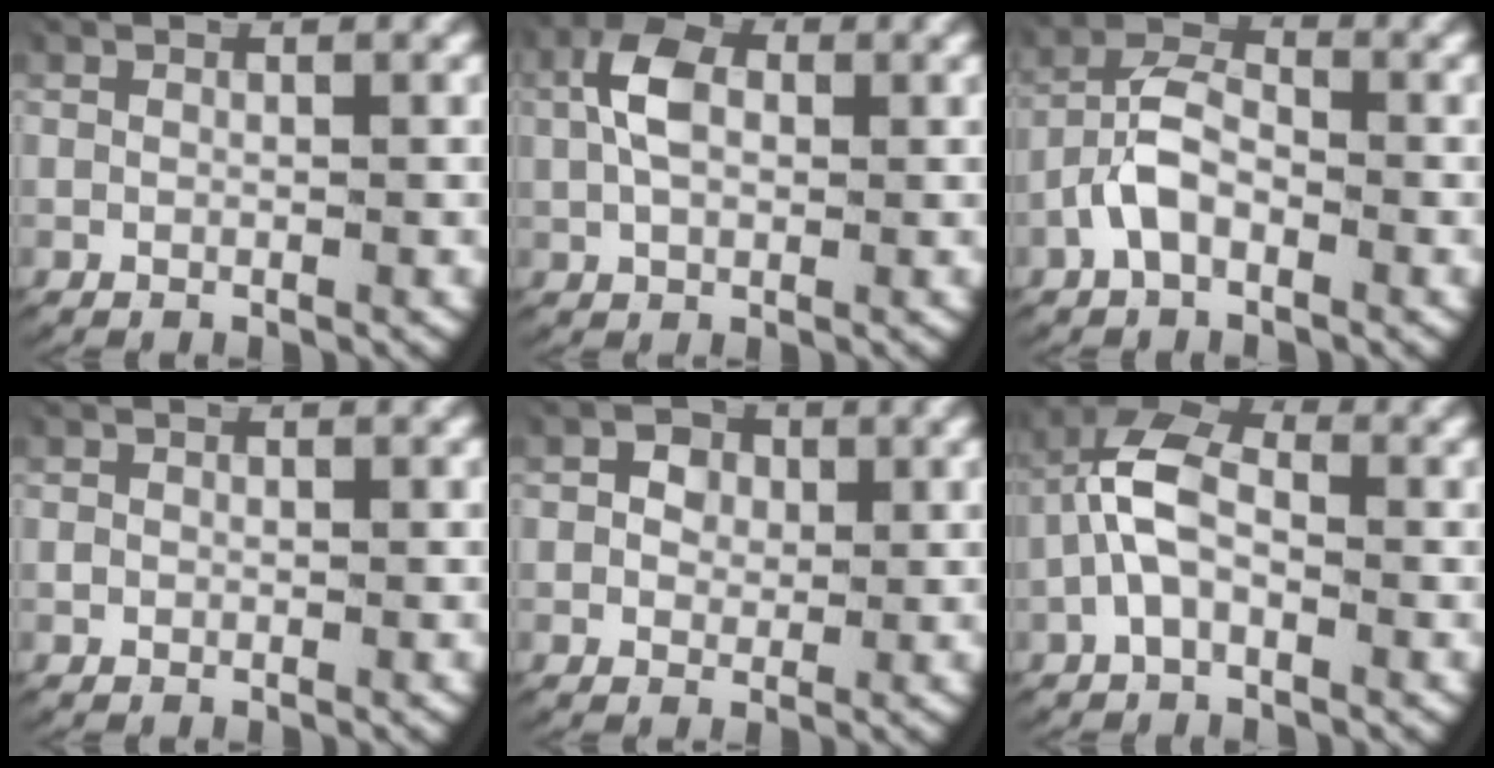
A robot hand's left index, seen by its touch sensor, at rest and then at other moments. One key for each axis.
{"total": 4.2, "fx": 0.9, "fy": 2.6, "fz": 3.2, "tx": -0.066, "ty": 0.006, "tz": 0.013}
{"total": 4.6, "fx": -1.3, "fy": 3.2, "fz": 3.0, "tx": -0.060, "ty": -0.003, "tz": -0.029}
{"total": 0.0}
{"total": 2.4, "fx": 0.6, "fy": 2.1, "fz": 1.1, "tx": -0.015, "ty": -0.006, "tz": 0.010}
{"total": 4.6, "fx": -0.1, "fy": 2.9, "fz": 3.6, "tx": -0.074, "ty": -0.001, "tz": -0.008}